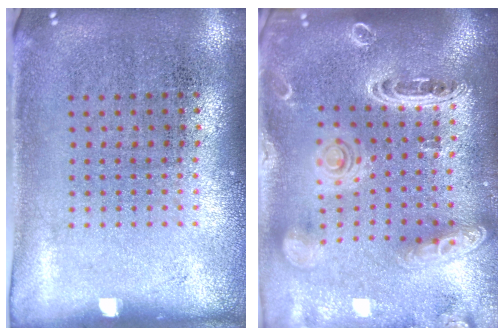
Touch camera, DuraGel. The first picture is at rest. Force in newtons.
{"total": 2.8, "press": 2.5, "slide": 1.4}